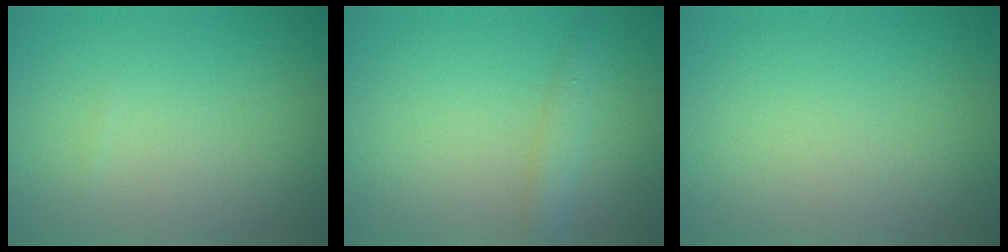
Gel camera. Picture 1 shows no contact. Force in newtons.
{"total": 1.8, "press": 1.8, "slide": 0.0}
{"total": 0.0}